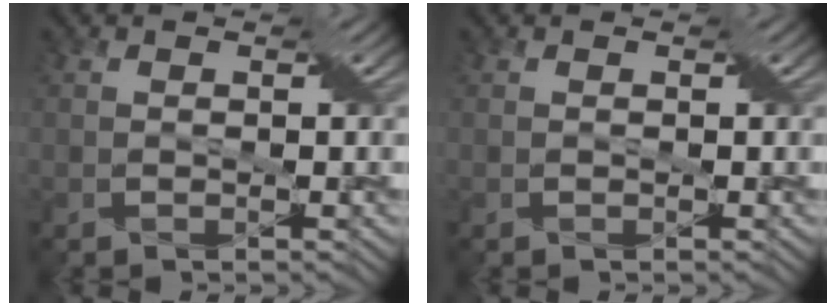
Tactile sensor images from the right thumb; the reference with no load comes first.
{"total": 0.0}